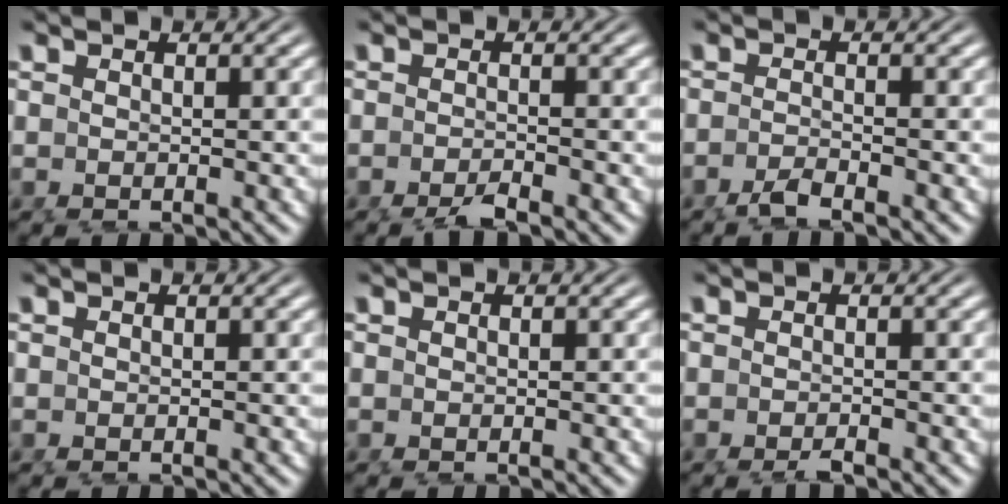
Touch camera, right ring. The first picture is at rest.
{"total": 1.7, "force": [-1.5, -0.4, 0.6], "torque": [-0.009, -0.003, -0.029]}
{"total": 2.0, "force": [-1.8, -0.5, 0.8], "torque": [-0.008, -0.005, -0.031]}
{"total": 0.0}
{"total": 0.0}
{"total": 1.2, "force": [-1.0, -0.5, 0.4], "torque": [-0.004, -0.002, -0.018]}